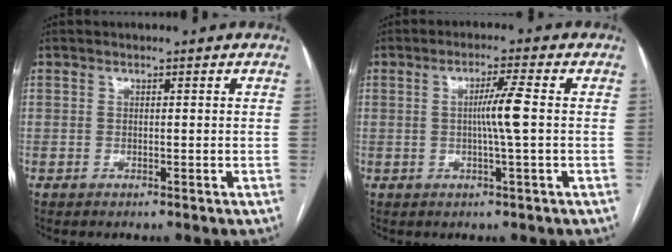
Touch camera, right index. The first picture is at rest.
{"total": 4.7, "force": [0.0, -0.8, 4.7], "torque": [-0.085, 0.000, 0.001]}